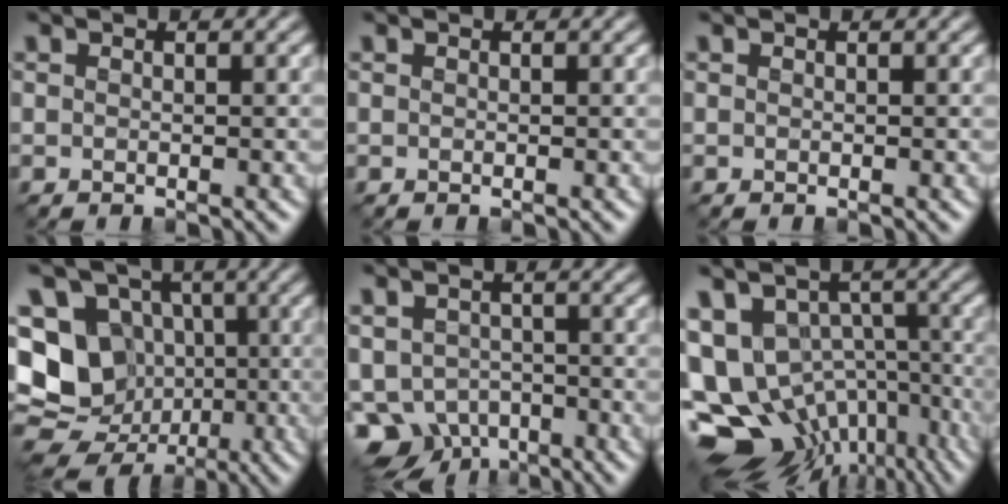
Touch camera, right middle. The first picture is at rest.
{"total": 0.0}
{"total": 0.0}
{"total": 16.4, "force": [-3.8, 14.4, 6.7], "torque": [-0.144, 0.012, -0.092]}
{"total": 5.5, "force": [-2.9, 4.1, 2.3], "torque": [-0.040, -0.010, -0.061]}
{"total": 17.0, "force": [-5.5, 12.7, 9.9], "torque": [-0.217, -0.039, -0.040]}